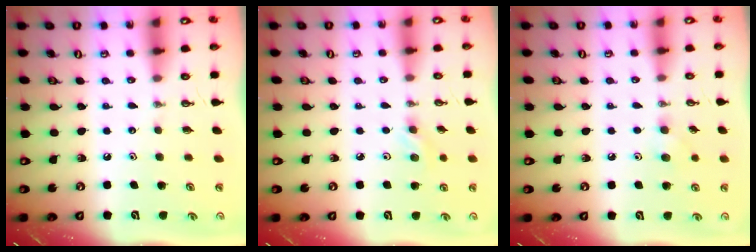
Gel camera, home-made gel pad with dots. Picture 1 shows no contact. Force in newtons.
{"total": 5.5, "press": 5.5, "slide": 0.9}
{"total": 6.4, "press": 6.3, "slide": 1.0}